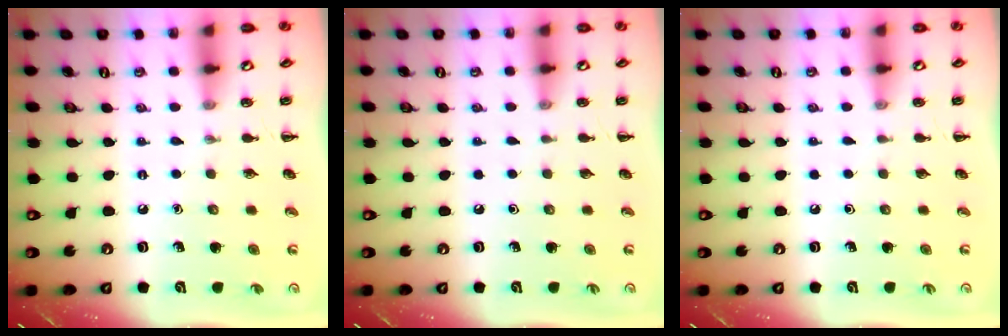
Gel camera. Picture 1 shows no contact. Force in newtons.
{"total": 0.0}
{"total": 0.0}